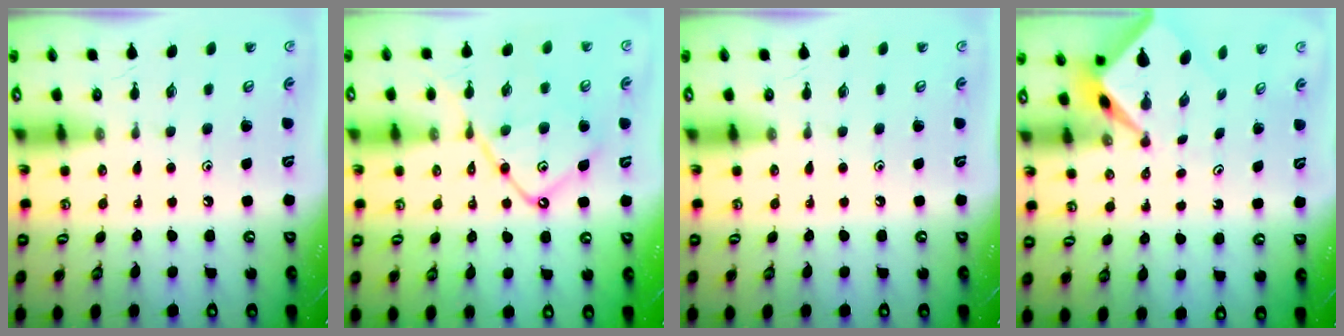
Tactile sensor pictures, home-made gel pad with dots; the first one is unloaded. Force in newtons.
{"total": 13.5, "press": 13.5, "slide": 1.3}
{"total": 0.0}
{"total": 2.4, "press": 2.4, "slide": 0.2}